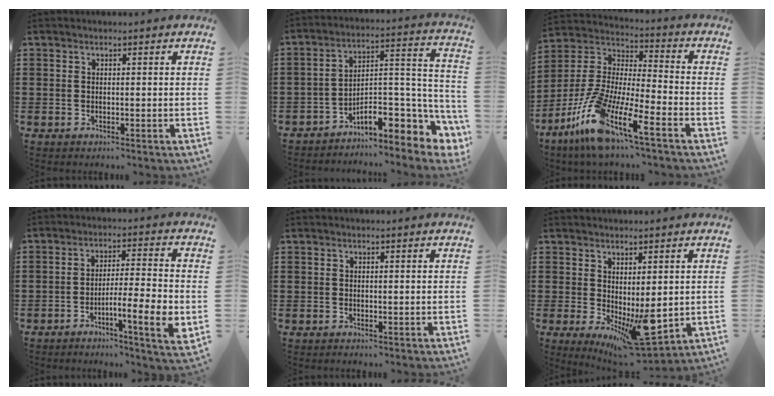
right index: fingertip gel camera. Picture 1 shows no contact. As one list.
[{"total": 8.8, "force": [-4.3, 4.4, 6.2], "torque": [-0.089, -0.018, -0.078]}, {"total": 12.6, "force": [-8.8, 1.2, 9.0], "torque": [-0.206, -0.016, -0.177]}, {"total": 8.1, "force": [-3.2, 0.8, 7.4], "torque": [-0.113, -0.006, -0.056]}, {"total": 0.0}, {"total": 7.2, "force": [-0.4, 2.8, 6.6], "torque": [-0.099, -0.016, 0.005]}]